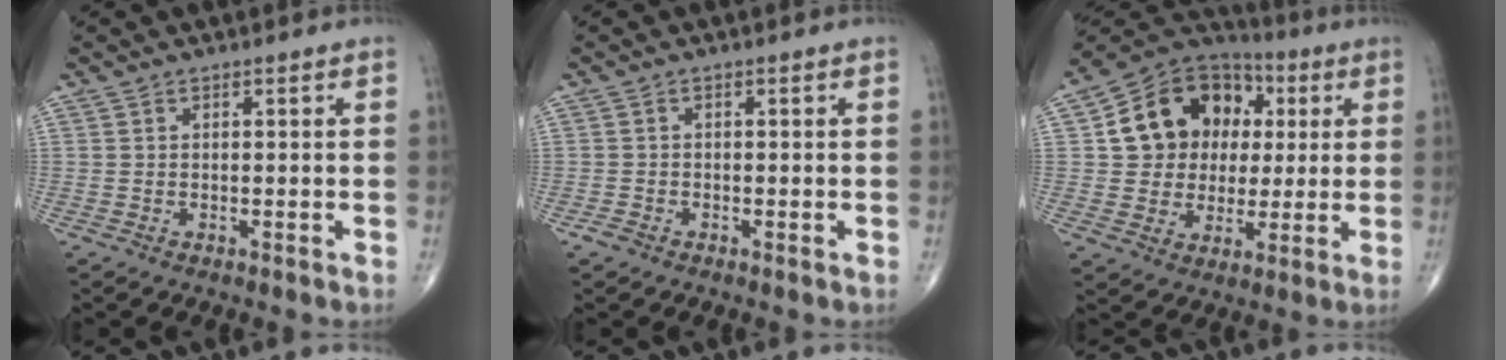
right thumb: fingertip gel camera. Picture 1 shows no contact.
{"total": 1.3, "force": [-0.8, 0.8, 0.6], "torque": [-0.013, -0.001, -0.018]}
{"total": 17.0, "force": [3.3, 14.0, 9.1], "torque": [-0.114, 0.020, 0.057]}